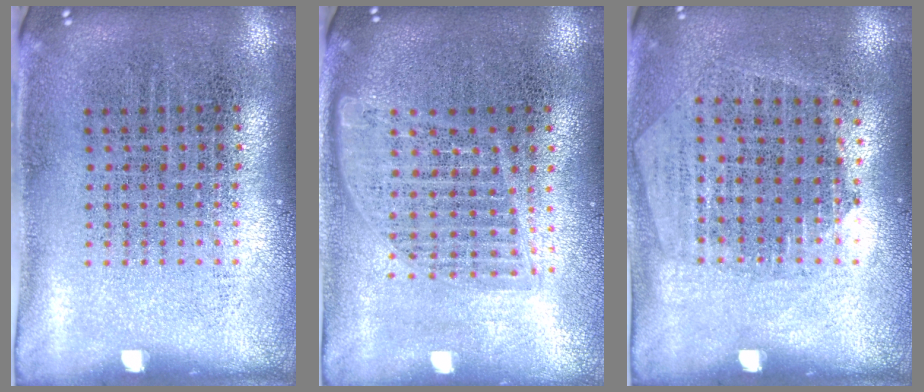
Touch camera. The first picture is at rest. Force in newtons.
{"total": 1.6, "press": 1.5, "slide": 0.7}
{"total": 1.3, "press": 1.1, "slide": 0.6}